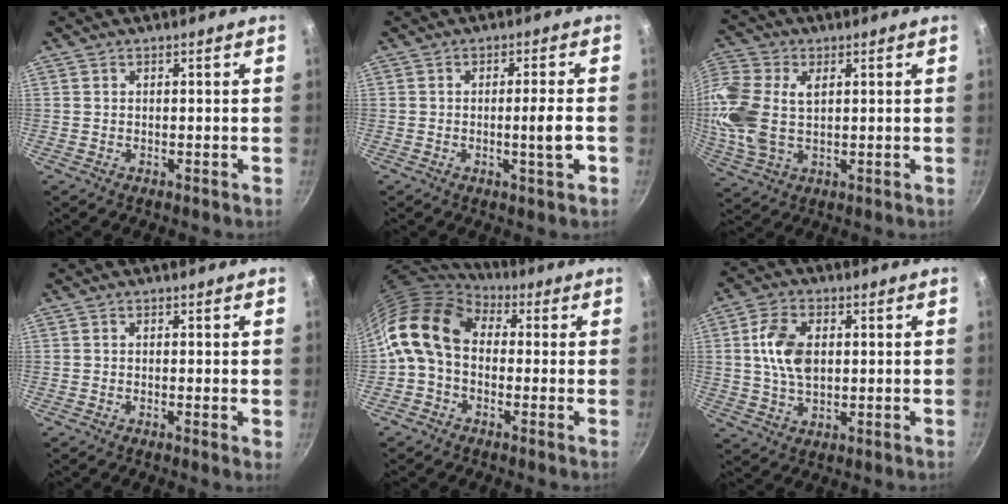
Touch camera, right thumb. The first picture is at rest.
{"total": 4.8, "force": [-1.2, 0.0, 4.7], "torque": [-0.072, 0.006, -0.018]}
{"total": 14.1, "force": [2.0, 9.0, 10.6], "torque": [-0.234, 0.003, 0.033]}
{"total": 1.1, "force": [-0.1, 0.2, 1.1], "torque": [-0.016, -0.003, -0.005]}
{"total": 13.3, "force": [1.1, 9.6, 9.1], "torque": [-0.158, 0.025, -0.004]}
{"total": 9.4, "force": [1.3, 5.9, 7.2], "torque": [-0.126, 0.003, 0.023]}